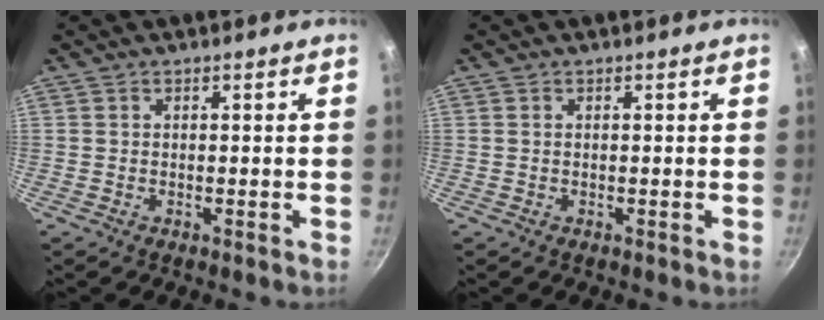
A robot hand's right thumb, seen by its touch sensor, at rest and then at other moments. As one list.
[{"total": 0.0}]